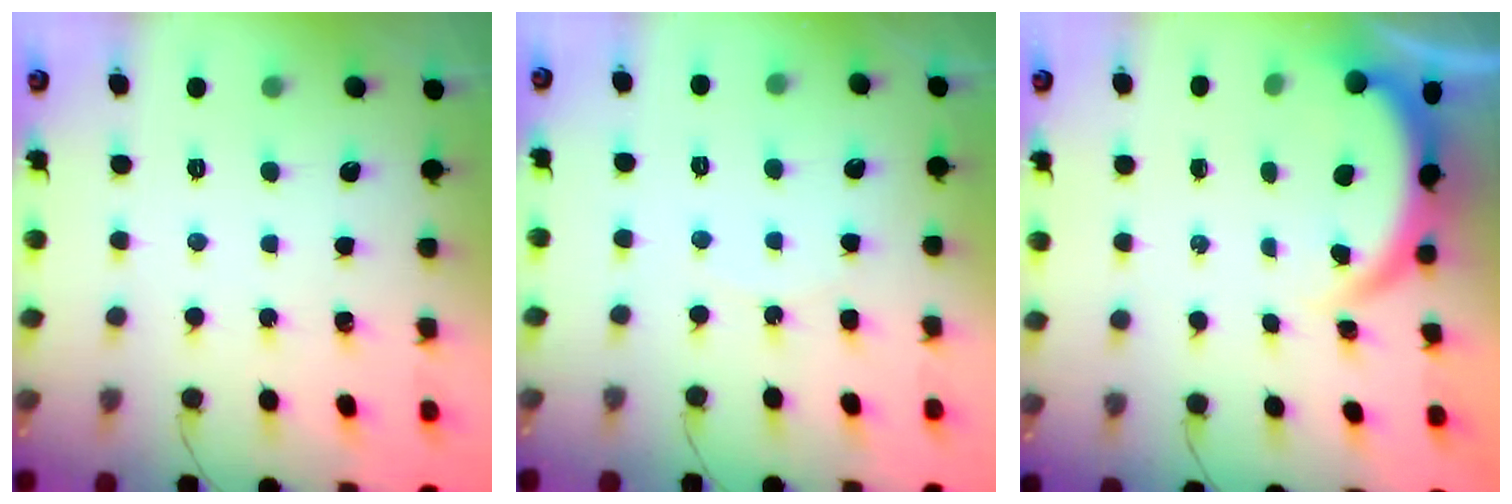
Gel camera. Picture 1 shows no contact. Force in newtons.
{"total": 4.8, "press": 4.8, "slide": 0.4}
{"total": 3.8, "press": 3.8, "slide": 0.1}